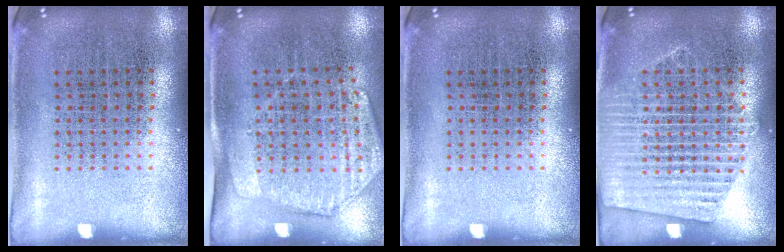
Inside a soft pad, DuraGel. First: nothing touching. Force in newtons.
{"total": 1.8, "press": 1.5, "slide": 1.0}
{"total": 0.0}
{"total": 1.7, "press": 1.6, "slide": 0.4}